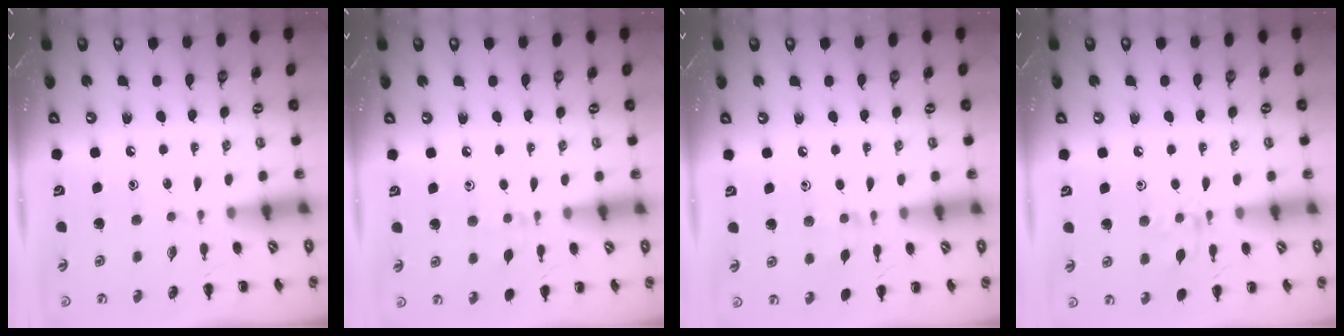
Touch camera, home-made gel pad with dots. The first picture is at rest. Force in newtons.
{"total": 6.9, "press": 6.3, "slide": 2.7}
{"total": 7.1, "press": 6.8, "slide": 2.1}
{"total": 8.3, "press": 8.2, "slide": 1.2}